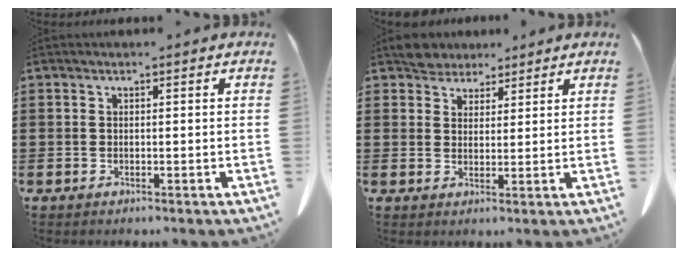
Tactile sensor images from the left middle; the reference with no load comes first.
{"total": 3.9, "force": [3.6, 1.5, 0.4], "torque": [-0.021, 0.001, 0.070]}